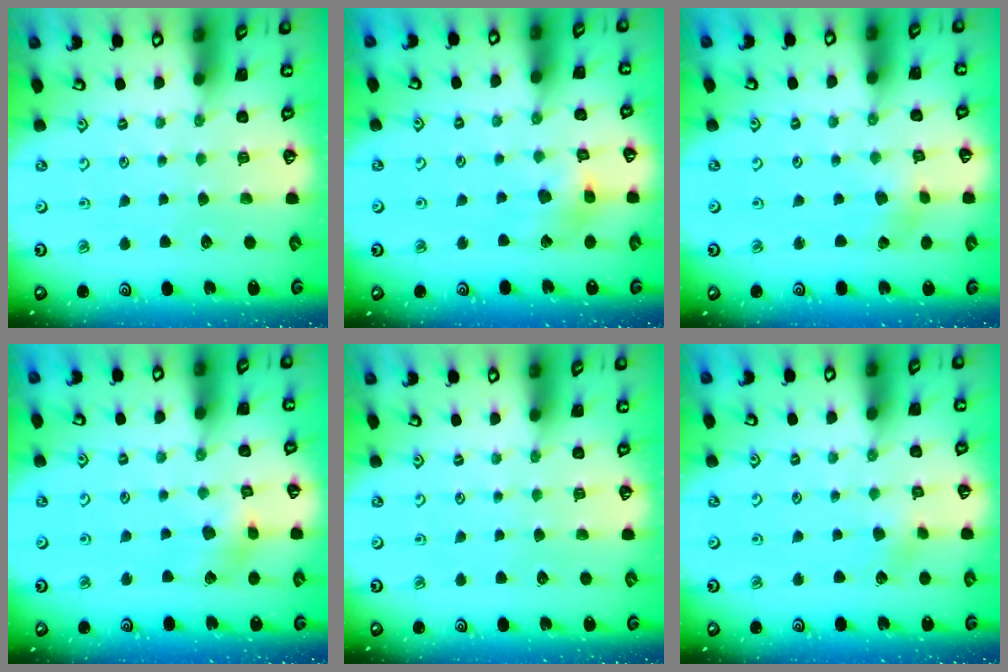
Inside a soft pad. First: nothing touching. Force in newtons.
{"total": 8.8, "press": 8.7, "slide": 1.1}
{"total": 1.7, "press": 1.7, "slide": 0.2}
{"total": 6.2, "press": 6.1, "slide": 0.8}
{"total": 0.0}
{"total": 2.5, "press": 2.5, "slide": 0.4}